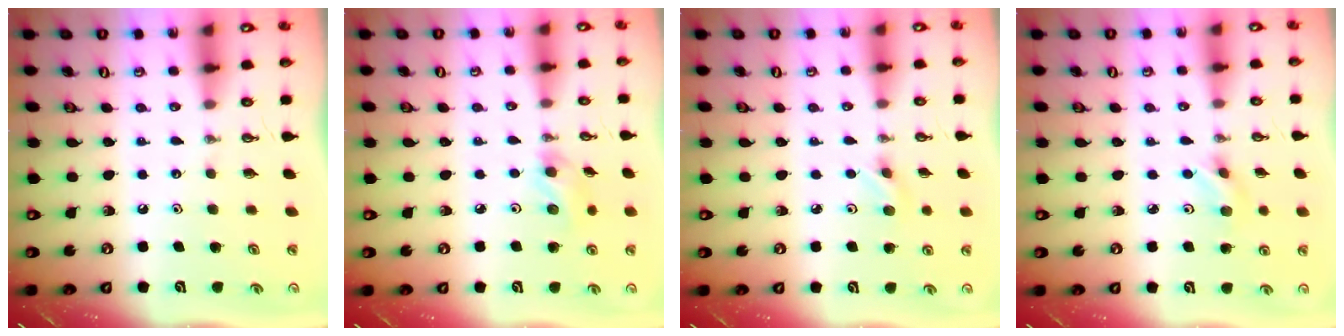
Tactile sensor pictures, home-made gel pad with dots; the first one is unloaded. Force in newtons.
{"total": 5.8, "press": 5.7, "slide": 1.0}
{"total": 3.9, "press": 3.7, "slide": 1.3}
{"total": 3.9, "press": 3.8, "slide": 0.8}